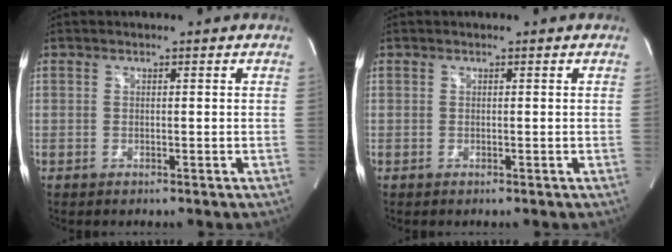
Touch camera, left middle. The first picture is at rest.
{"total": 0.0}